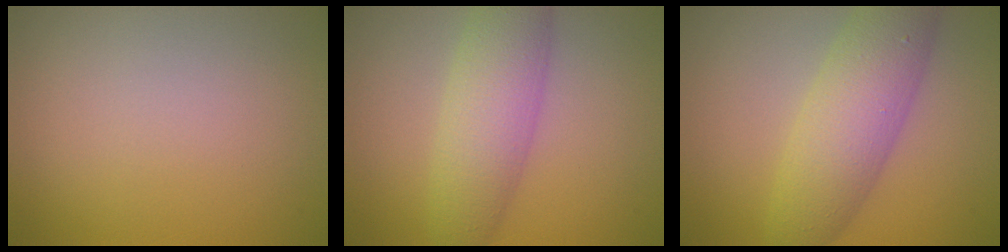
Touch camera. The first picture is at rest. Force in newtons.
{"total": 5.3, "press": 5.3, "slide": 0.2}
{"total": 6.3, "press": 6.2, "slide": 0.1}